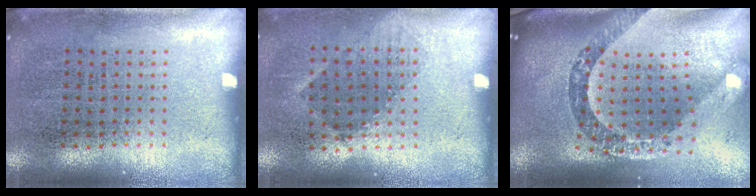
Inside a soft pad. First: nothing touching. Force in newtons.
{"total": 1.0, "press": 0.8, "slide": 0.6}
{"total": 3.7, "press": 2.6, "slide": 2.6}